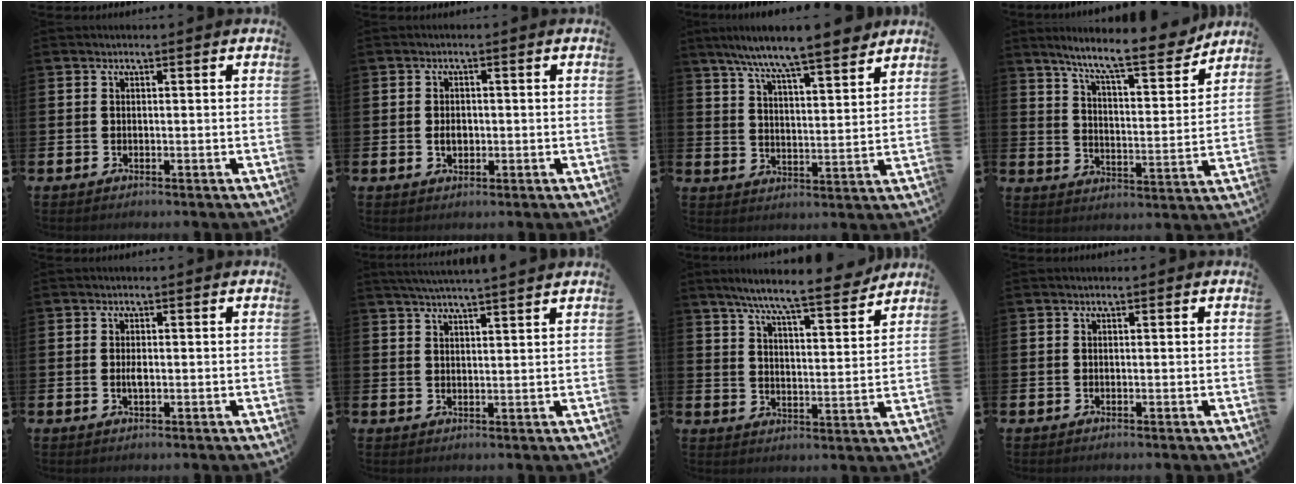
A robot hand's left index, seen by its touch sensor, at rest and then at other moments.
{"total": 2.0, "force": [-0.2, 1.4, 1.4], "torque": [-0.016, 0.003, -0.008]}
{"total": 8.8, "force": [8.2, 0.3, 3.1], "torque": [-0.085, -0.050, 0.144]}
{"total": 10.2, "force": [9.0, 1.1, 4.8], "torque": [-0.111, -0.052, 0.150]}
{"total": 1.4, "force": [-0.1, 0.5, 1.3], "torque": [-0.020, 0.000, -0.003]}
{"total": 3.7, "force": [3.5, -0.7, 0.5], "torque": [-0.024, -0.011, 0.065]}
{"total": 8.5, "force": [7.8, 0.2, 3.4], "torque": [-0.079, -0.051, 0.132]}
{"total": 0.0}